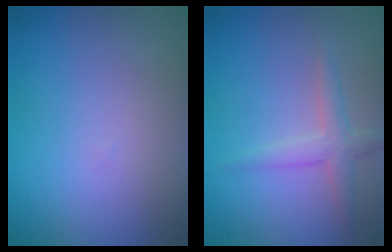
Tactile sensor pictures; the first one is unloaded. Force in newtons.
{"total": 2.1, "press": 2.1, "slide": 0.1}